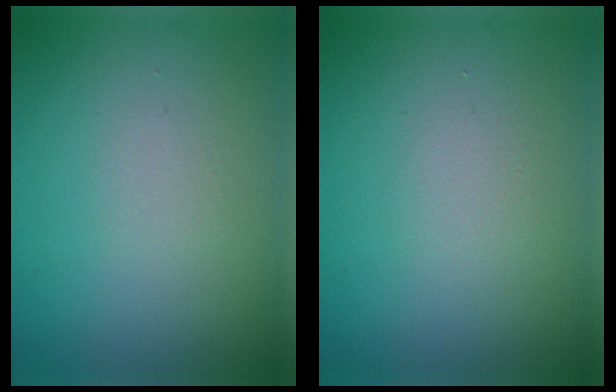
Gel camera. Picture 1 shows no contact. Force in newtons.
{"total": 1.1, "press": 1.1, "slide": 0.1}